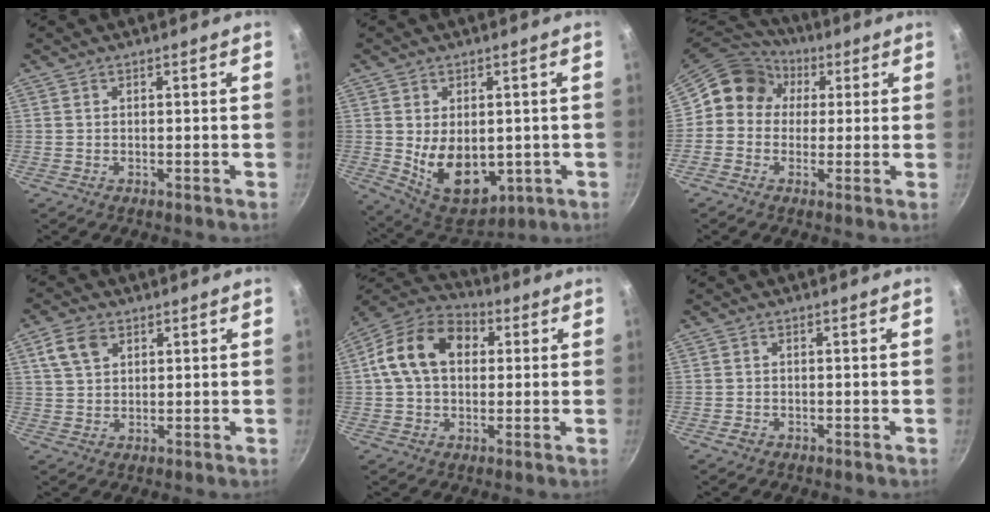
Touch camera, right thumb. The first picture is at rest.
{"total": 13.4, "force": [-1.2, 8.8, 10.0], "torque": [-0.124, -0.024, 0.008]}
{"total": 10.9, "force": [1.9, 9.9, 4.2], "torque": [-0.045, 0.025, 0.005]}
{"total": 6.0, "force": [2.8, 4.0, 3.5], "torque": [-0.056, 0.000, 0.053]}
{"total": 15.0, "force": [2.8, 10.7, 10.1], "torque": [-0.149, 0.027, 0.028]}
{"total": 1.1, "force": [-0.7, 0.8, 0.4], "torque": [-0.004, 0.002, -0.010]}